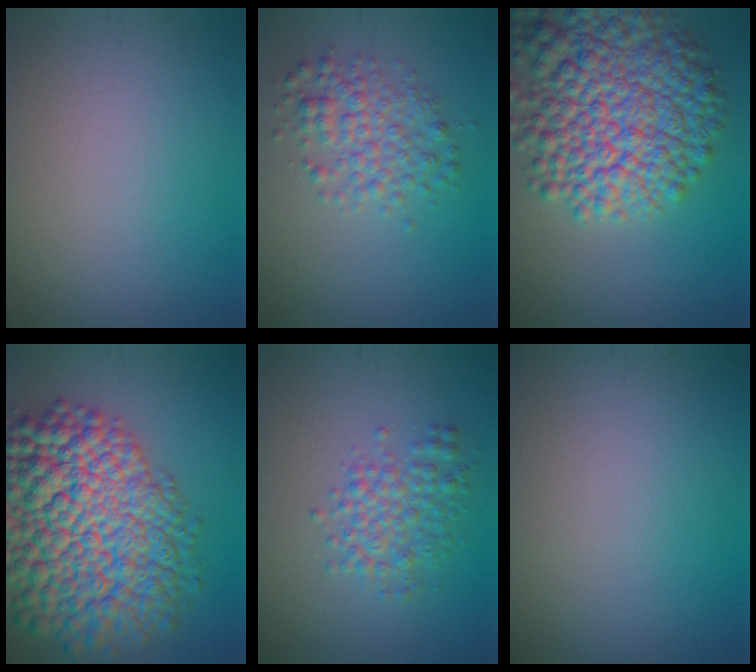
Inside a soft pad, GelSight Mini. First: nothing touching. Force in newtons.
{"total": 3.4, "press": 3.4, "slide": 0.1}
{"total": 11.5, "press": 11.4, "slide": 0.6}
{"total": 15.1, "press": 15.1, "slide": 0.6}
{"total": 3.3, "press": 3.3, "slide": 0.1}
{"total": 0.0}